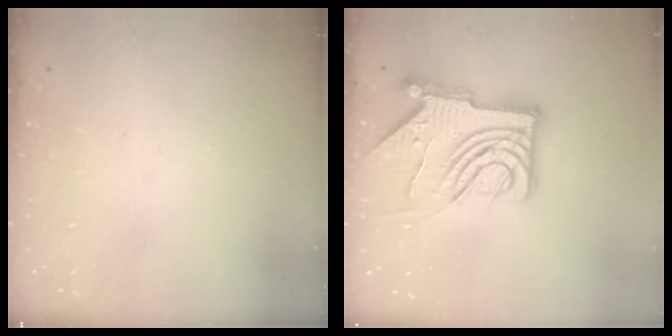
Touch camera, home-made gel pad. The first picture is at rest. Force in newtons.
{"total": 12.2, "press": 12.1, "slide": 1.4}